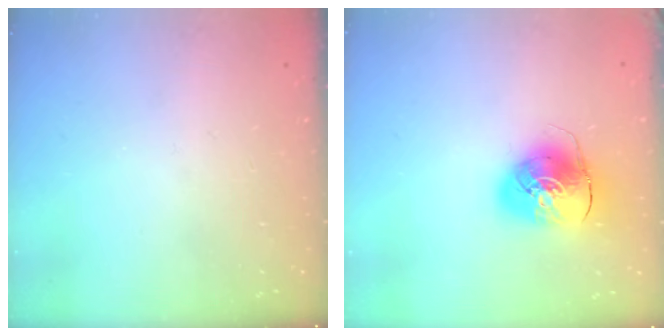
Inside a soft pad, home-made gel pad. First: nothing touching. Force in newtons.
{"total": 10.8, "press": 10.6, "slide": 1.8}